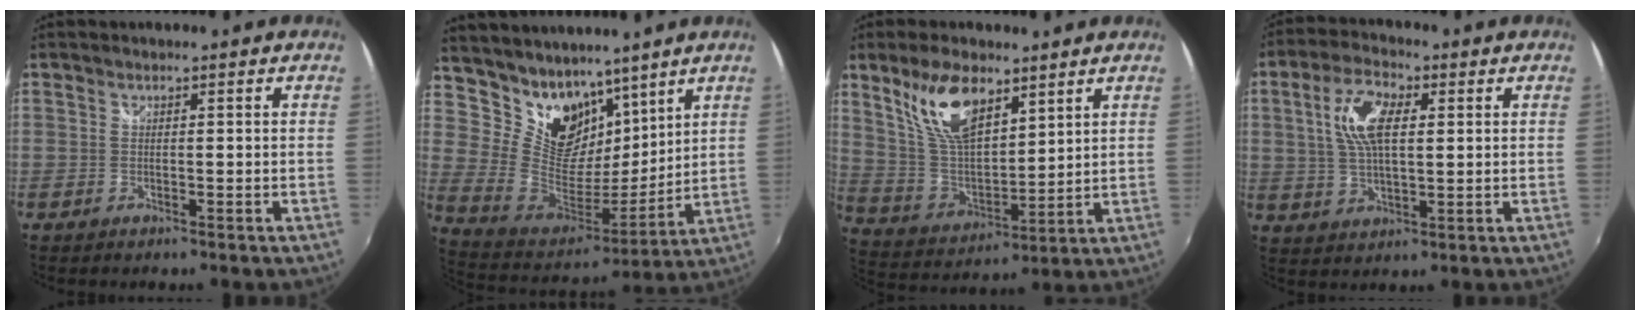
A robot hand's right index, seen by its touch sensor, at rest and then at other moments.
{"total": 16.4, "force": [11.6, 10.0, 5.9], "torque": [-0.141, 0.006, 0.229]}
{"total": 13.9, "force": [8.2, 6.0, 9.4], "torque": [-0.180, 0.008, 0.170]}
{"total": 9.5, "force": [2.3, 4.4, 8.1], "torque": [-0.159, 0.013, 0.046]}